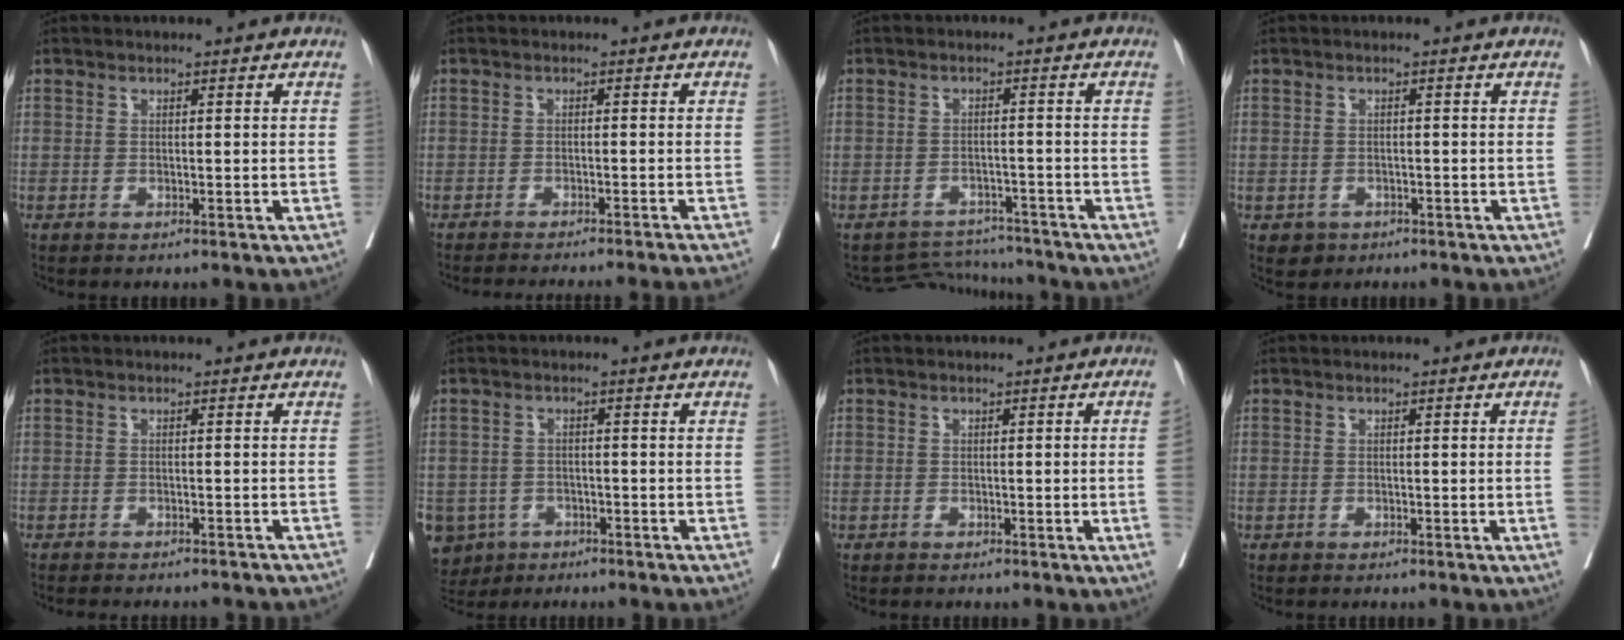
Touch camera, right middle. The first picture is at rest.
{"total": 14.2, "force": [-13.3, -0.6, 5.1], "torque": [-0.063, -0.031, -0.166]}
{"total": 5.5, "force": [-5.2, 0.7, -1.6], "torque": [0.022, 0.015, -0.074]}
{"total": 2.0, "force": [-1.1, 1.7, 0.3], "torque": [-0.005, 0.005, -0.011]}
{"total": 11.5, "force": [-10.5, 2.2, 4.2], "torque": [-0.051, -0.008, -0.115]}
{"total": 8.3, "force": [-4.6, 6.8, 1.6], "torque": [-0.048, 0.003, -0.069]}
{"total": 2.7, "force": [-0.6, -0.8, 2.6], "torque": [-0.035, 0.000, -0.008]}
{"total": 1.3, "force": [-0.3, -0.3, 1.2], "torque": [-0.018, 0.001, -0.004]}